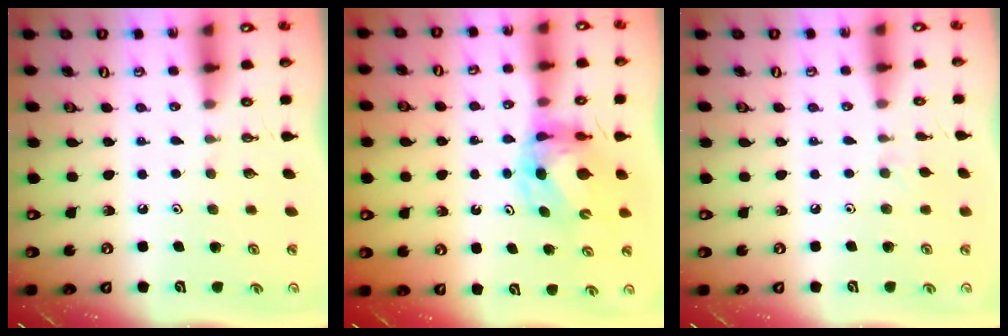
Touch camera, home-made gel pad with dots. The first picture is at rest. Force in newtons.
{"total": 7.5, "press": 7.4, "slide": 0.8}
{"total": 5.4, "press": 5.4, "slide": 0.7}